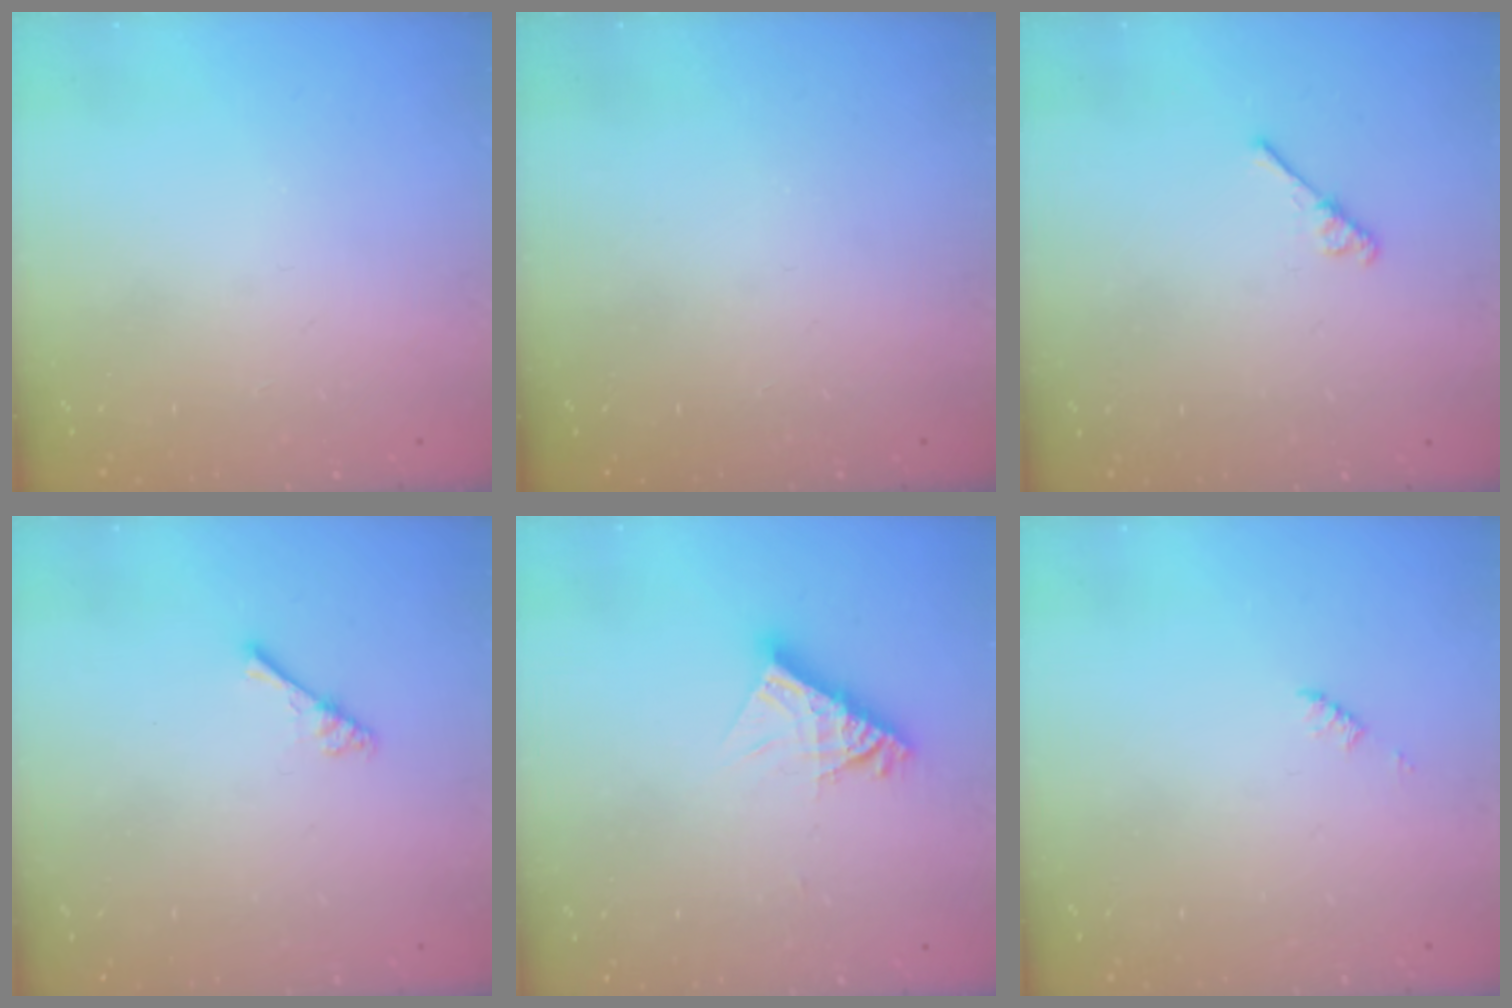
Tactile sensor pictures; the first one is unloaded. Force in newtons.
{"total": 0.0}
{"total": 4.2, "press": 4.2, "slide": 0.6}
{"total": 2.4, "press": 2.4, "slide": 0.4}
{"total": 9.6, "press": 9.6, "slide": 0.8}
{"total": 1.2, "press": 1.2, "slide": 0.2}